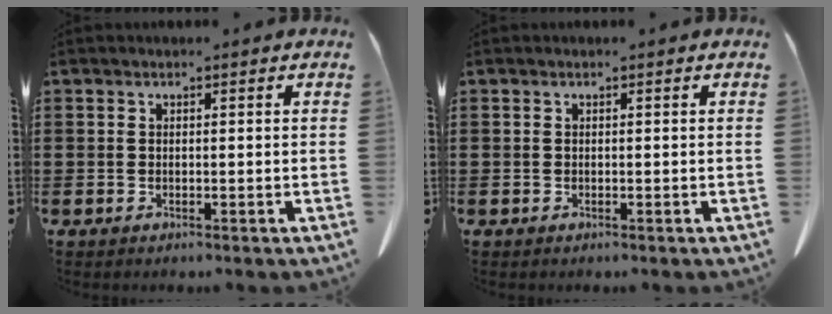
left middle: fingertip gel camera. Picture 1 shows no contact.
{"total": 0.0}